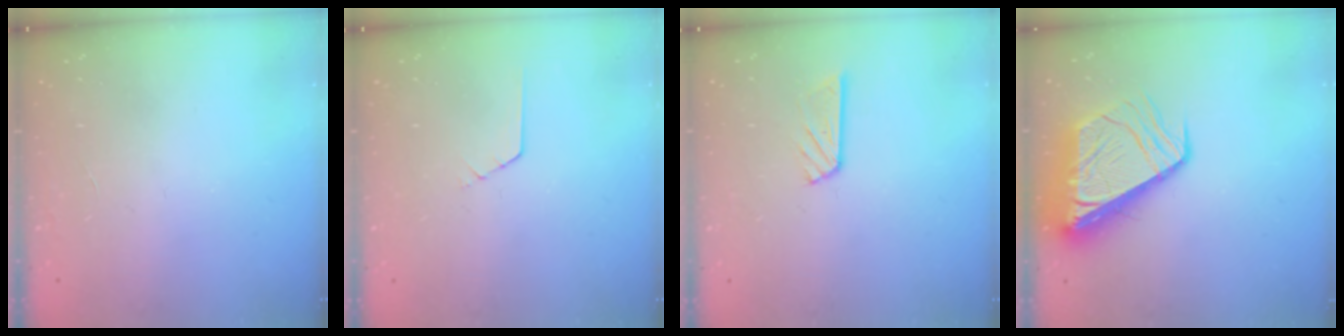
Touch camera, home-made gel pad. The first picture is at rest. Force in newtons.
{"total": 0.6, "press": 0.5, "slide": 0.2}
{"total": 6.5, "press": 6.5, "slide": 0.2}
{"total": 11.8, "press": 11.7, "slide": 1.5}